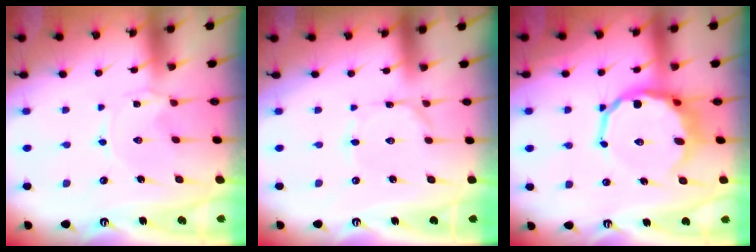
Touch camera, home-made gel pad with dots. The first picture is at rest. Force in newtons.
{"total": 0.9, "press": 0.9, "slide": 0.0}
{"total": 13.6, "press": 13.1, "slide": 3.6}